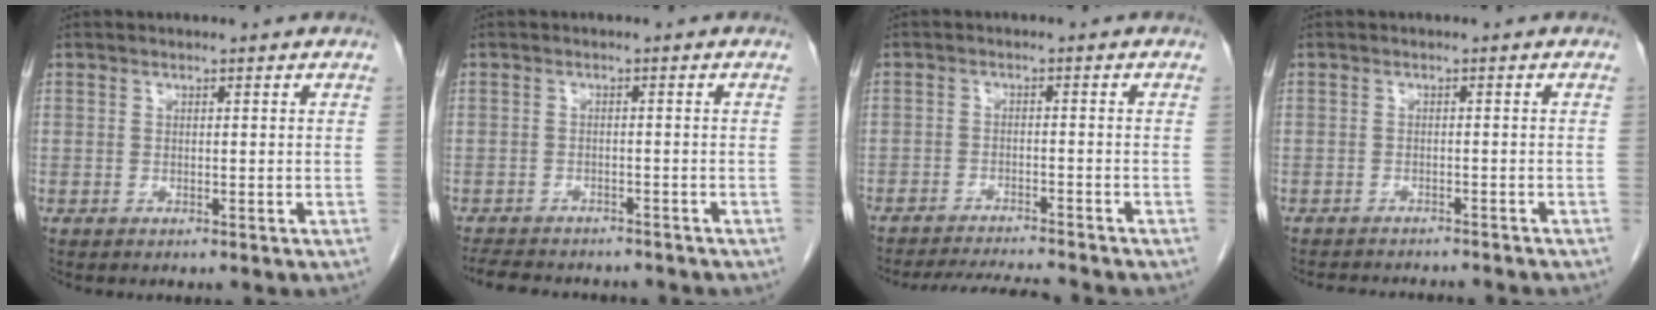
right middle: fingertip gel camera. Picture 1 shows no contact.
{"total": 10.7, "force": [-9.4, 3.4, 3.9], "torque": [-0.079, -0.003, -0.124]}
{"total": 8.7, "force": [-8.3, 0.1, 2.7], "torque": [-0.039, -0.008, -0.128]}
{"total": 8.3, "force": [-7.8, 1.2, 2.8], "torque": [-0.033, -0.005, -0.098]}